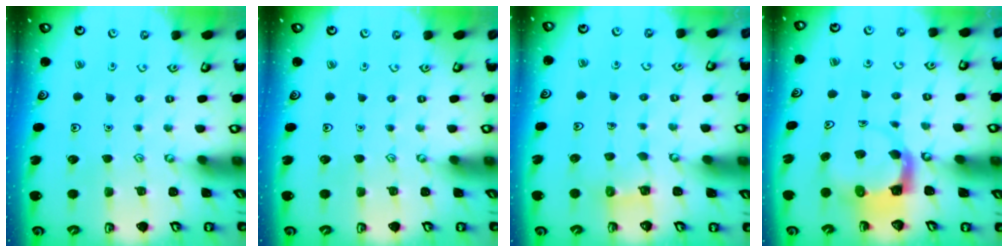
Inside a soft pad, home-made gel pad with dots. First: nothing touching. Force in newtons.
{"total": 0.0}
{"total": 2.5, "press": 2.5, "slide": 0.1}
{"total": 3.6, "press": 3.6, "slide": 0.5}